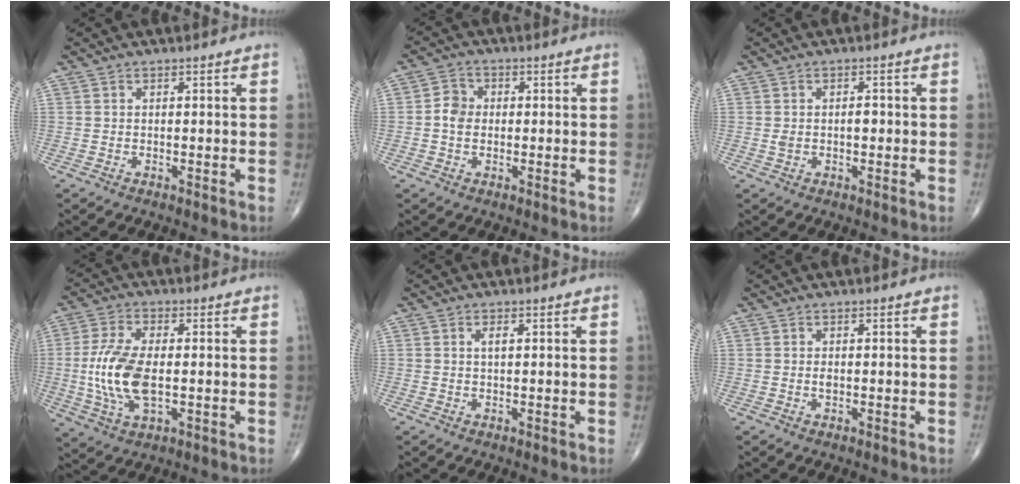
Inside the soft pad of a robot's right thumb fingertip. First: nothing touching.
{"total": 4.0, "force": [-0.2, 3.3, 2.3], "torque": [-0.033, 0.009, -0.012]}
{"total": 2.7, "force": [-0.1, 1.6, 2.1], "torque": [-0.038, 0.009, 0.000]}
{"total": 12.1, "force": [-0.9, 5.9, 10.6], "torque": [-0.227, 0.000, -0.016]}
{"total": 1.2, "force": [0.3, 0.4, 1.1], "torque": [-0.021, 0.001, 0.005]}
{"total": 0.9, "force": [-0.1, 0.5, 0.7], "torque": [-0.014, -0.001, -0.002]}